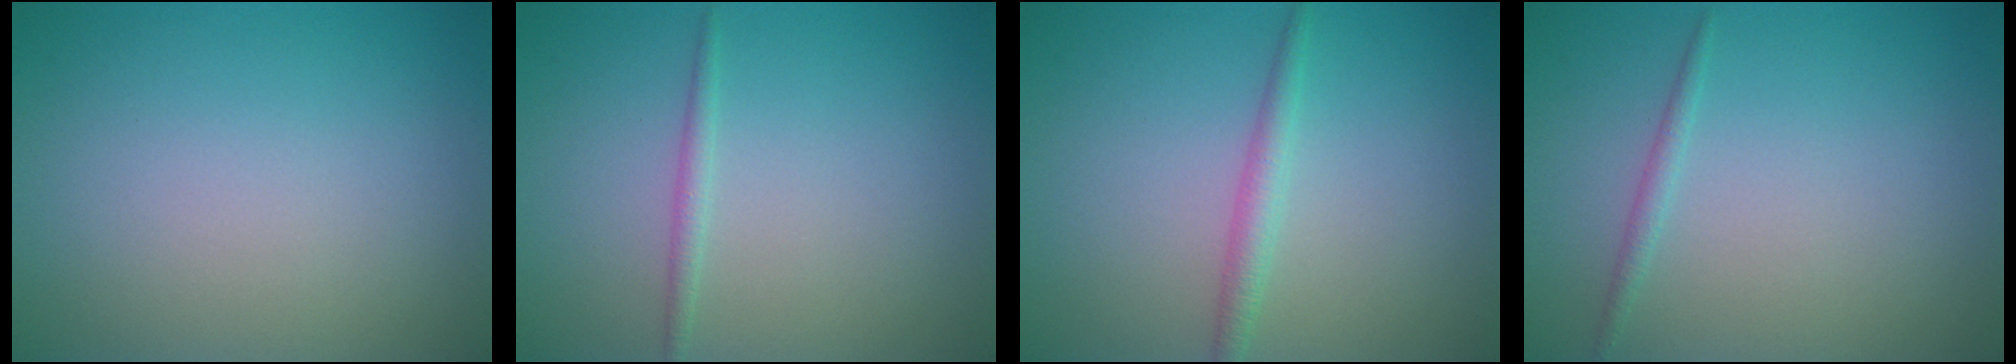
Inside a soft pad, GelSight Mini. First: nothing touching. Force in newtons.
{"total": 1.0, "press": 1.0, "slide": 0.0}
{"total": 1.7, "press": 1.7, "slide": 0.0}
{"total": 0.9, "press": 0.9, "slide": 0.0}